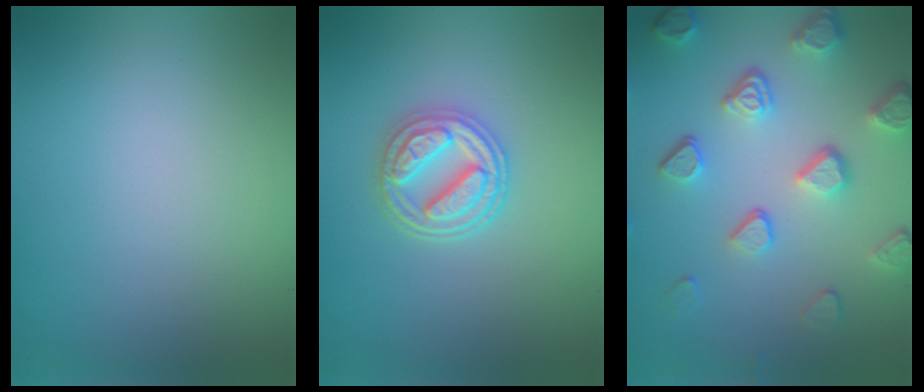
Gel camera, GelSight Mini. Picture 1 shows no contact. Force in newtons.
{"total": 3.9, "press": 3.4, "slide": 2.0}
{"total": 5.3, "press": 4.1, "slide": 3.4}